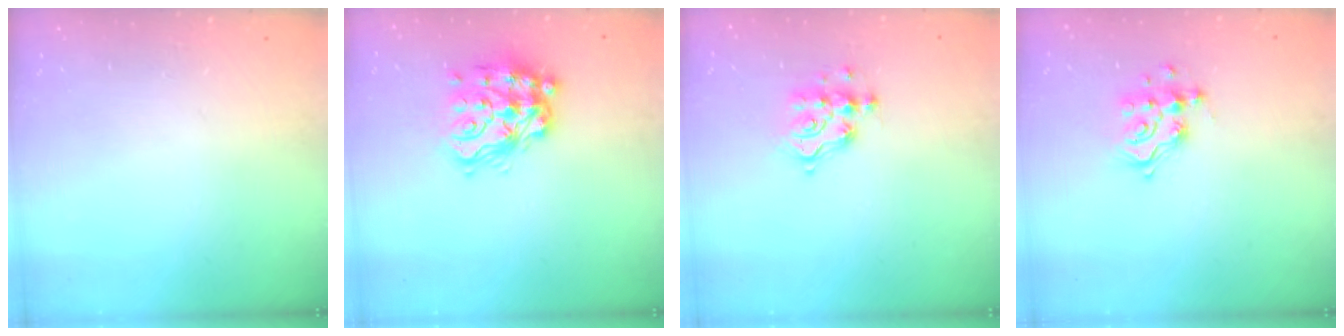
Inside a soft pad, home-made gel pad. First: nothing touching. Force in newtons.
{"total": 17.0, "press": 16.9, "slide": 1.2}
{"total": 8.8, "press": 8.8, "slide": 0.4}
{"total": 10.8, "press": 10.8, "slide": 0.8}